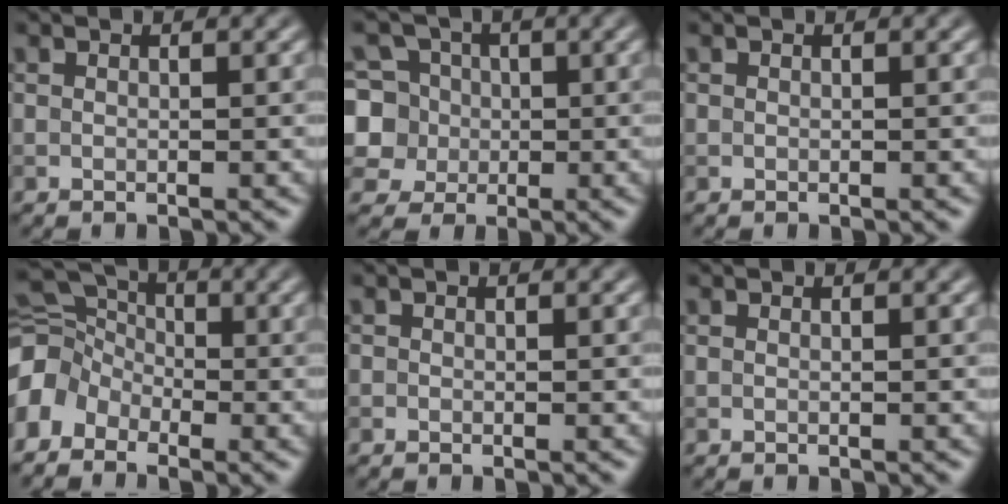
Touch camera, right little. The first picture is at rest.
{"total": 7.9, "force": [0.7, 7.4, 2.8], "torque": [-0.060, 0.031, -0.004]}
{"total": 0.0}
{"total": 4.9, "force": [-2.8, 3.2, 2.3], "torque": [-0.042, 0.013, -0.077]}
{"total": 0.0}
{"total": 0.0}